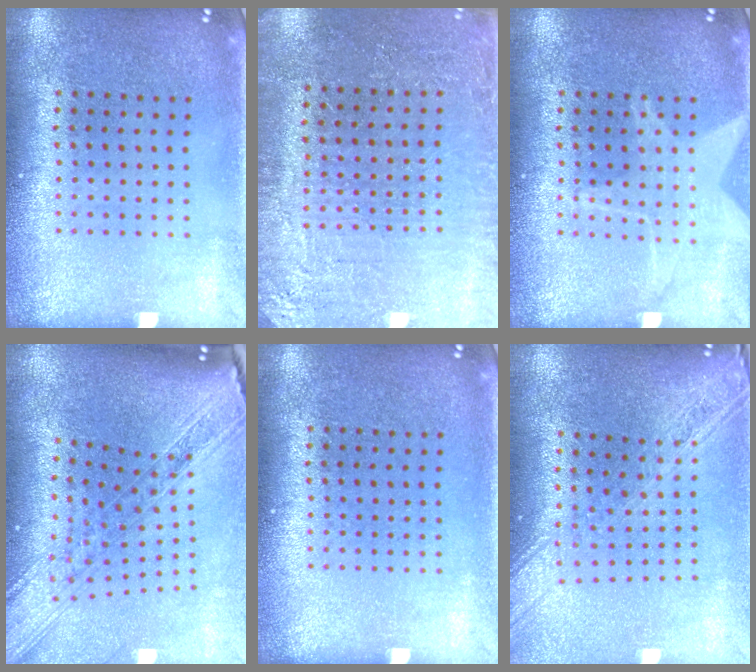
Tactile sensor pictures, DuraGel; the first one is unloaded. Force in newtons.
{"total": 2.9, "press": 2.9, "slide": 0.4}
{"total": 2.4, "press": 2.4, "slide": 0.3}
{"total": 2.6, "press": 2.2, "slide": 1.5}
{"total": 0.0}
{"total": 2.2, "press": 1.9, "slide": 1.2}